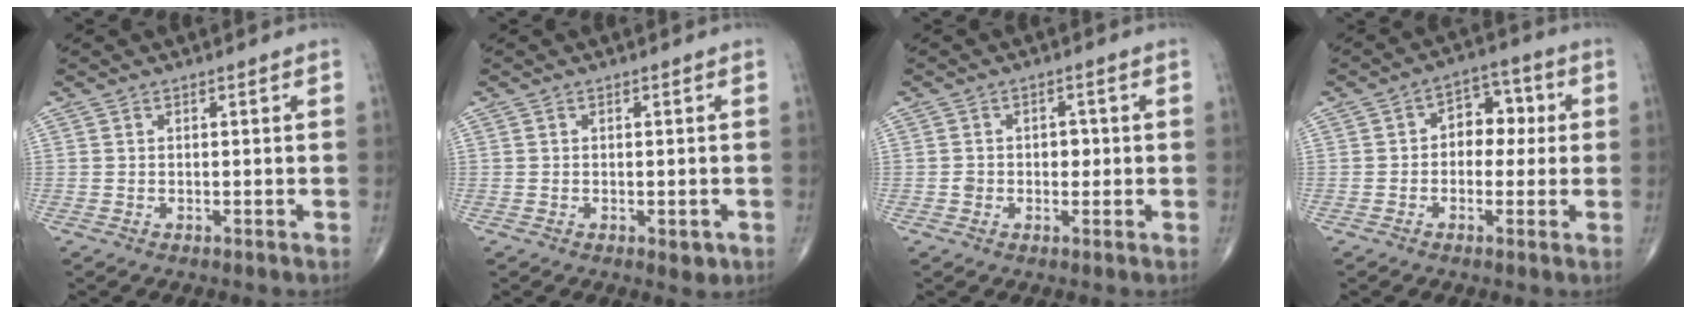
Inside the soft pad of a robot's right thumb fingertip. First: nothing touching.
{"total": 2.2, "force": [-0.7, 1.1, 1.7], "torque": [-0.013, -0.002, -0.005]}
{"total": 3.0, "force": [-0.2, 2.4, 1.7], "torque": [-0.007, 0.007, -0.004]}
{"total": 7.4, "force": [0.6, 5.3, 5.1], "torque": [-0.033, 0.024, 0.000]}